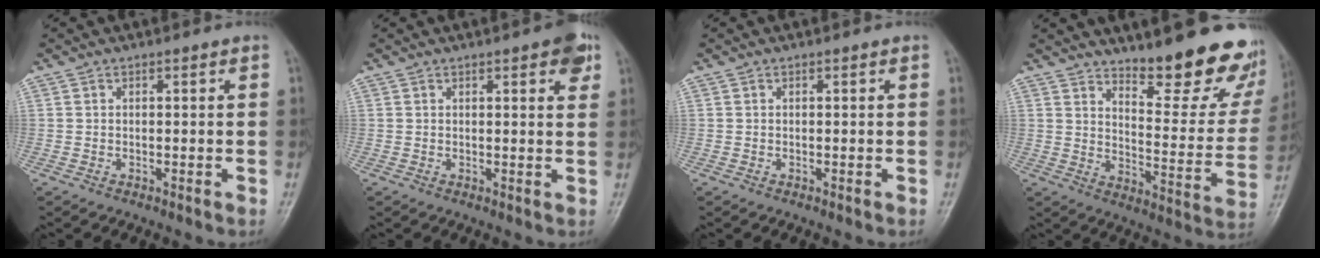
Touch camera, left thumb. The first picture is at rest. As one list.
[{"total": 4.7, "force": [2.4, 1.4, 3.7], "torque": [-0.036, -0.006, 0.024]}, {"total": 0.0}, {"total": 19.8, "force": [15.6, 5.7, 10.8], "torque": [-0.101, -0.125, 0.208]}]